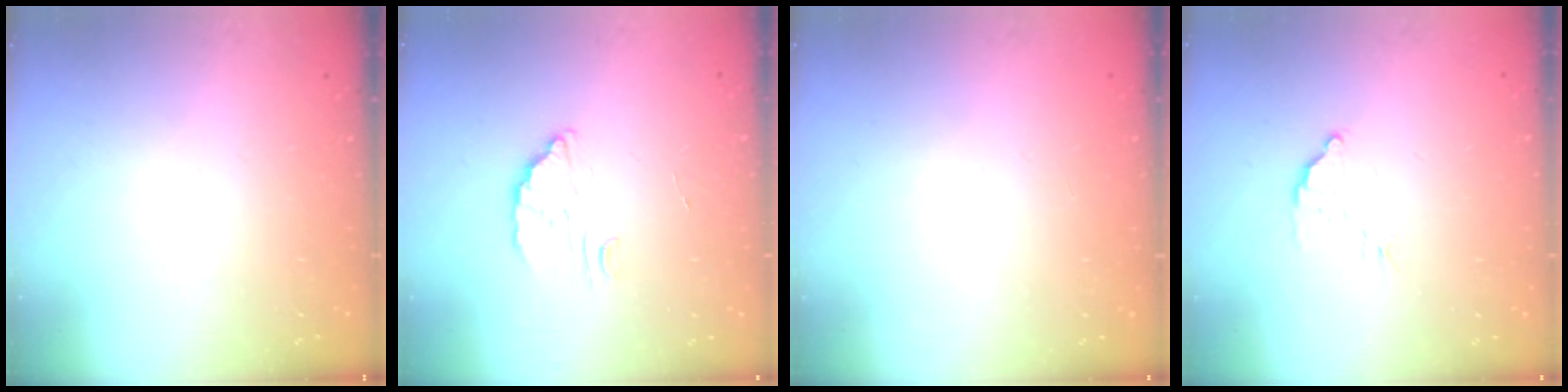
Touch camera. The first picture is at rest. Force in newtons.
{"total": 2.4, "press": 2.4, "slide": 0.1}
{"total": 2.1, "press": 2.1, "slide": 0.1}
{"total": 3.4, "press": 3.4, "slide": 0.1}